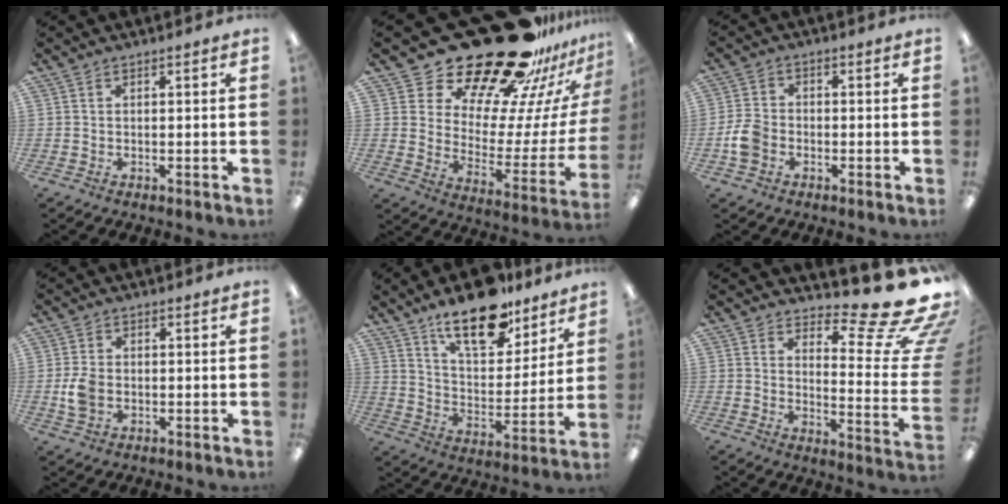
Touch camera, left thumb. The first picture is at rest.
{"total": 28.8, "force": [23.6, 10.2, 12.9], "torque": [-0.188, -0.175, 0.415]}
{"total": 5.9, "force": [-1.9, 4.5, 3.4], "torque": [-0.073, 0.011, -0.037]}
{"total": 5.3, "force": [-0.7, 3.9, 3.6], "torque": [-0.066, 0.000, -0.013]}
{"total": 7.6, "force": [5.6, 3.8, 3.4], "torque": [-0.025, -0.032, 0.094]}
{"total": 16.8, "force": [11.6, 4.1, 11.4], "torque": [-0.137, -0.108, 0.185]}